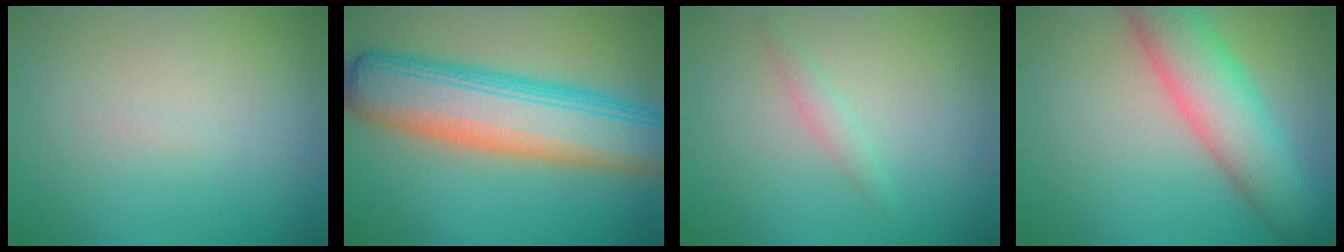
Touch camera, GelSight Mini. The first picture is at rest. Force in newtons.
{"total": 10.6, "press": 10.6, "slide": 0.3}
{"total": 1.2, "press": 1.2, "slide": 0.0}
{"total": 6.7, "press": 6.7, "slide": 0.3}